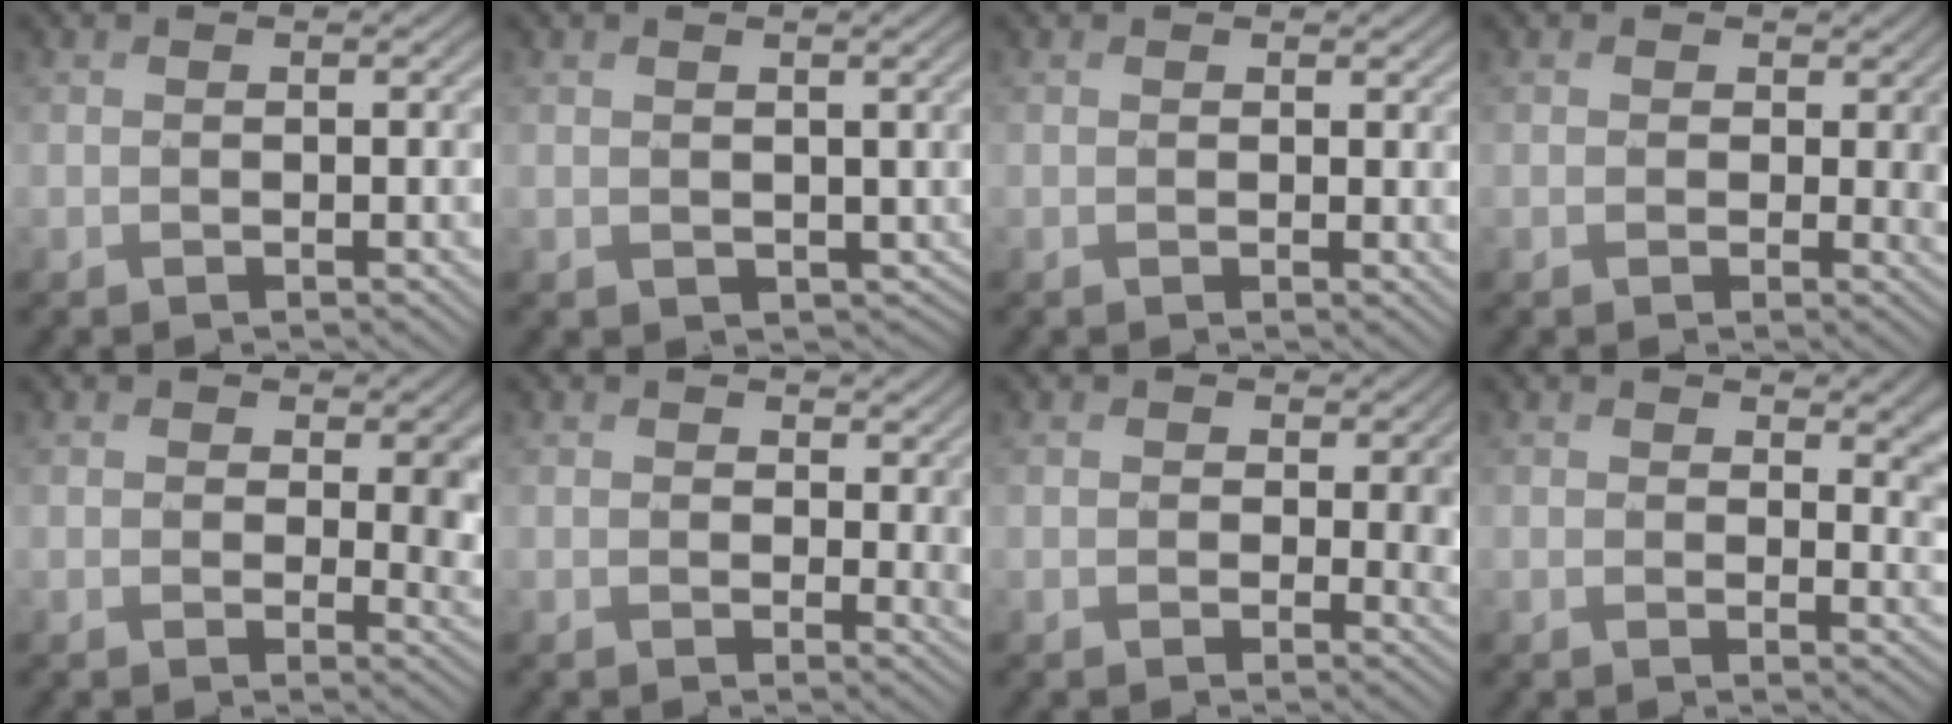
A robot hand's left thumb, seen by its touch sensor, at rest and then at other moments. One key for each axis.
{"total": 2.7, "fx": 0.8, "fy": 2.2, "fz": 1.4, "tx": -0.039, "ty": -0.014, "tz": 0.018}
{"total": 1.2, "fx": 0.7, "fy": 0.6, "fz": 0.7, "tx": -0.008, "ty": -0.005, "tz": 0.013}
{"total": 2.3, "fx": 0.6, "fy": 2.0, "fz": 1.1, "tx": -0.027, "ty": -0.009, "tz": 0.002}
{"total": 5.4, "fx": 1.2, "fy": 3.8, "fz": 3.6, "tx": -0.057, "ty": -0.014, "tz": 0.014}
{"total": 3.1, "fx": 1.3, "fy": 2.3, "fz": 1.8, "tx": -0.034, "ty": -0.012, "tz": 0.020}
{"total": 3.0, "fx": 0.6, "fy": 2.4, "fz": 1.6, "tx": -0.035, "ty": -0.012, "tz": 0.004}
{"total": 4.0, "fx": 2.0, "fy": 2.2, "fz": 2.7, "tx": -0.035, "ty": -0.012, "tz": 0.033}